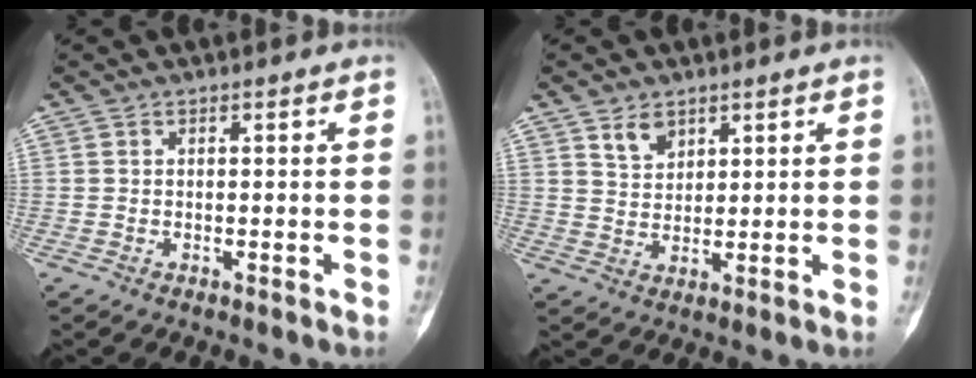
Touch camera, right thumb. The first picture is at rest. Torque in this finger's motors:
{"motor_torque": [-0.73, 0.70, 0.16, 0.51, 0.01]}